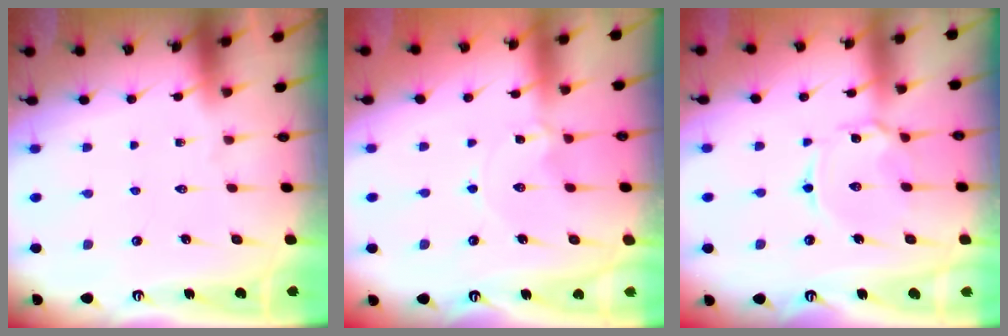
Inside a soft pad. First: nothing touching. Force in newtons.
{"total": 0.8, "press": 0.8, "slide": 0.0}
{"total": 4.6, "press": 4.6, "slide": 0.4}